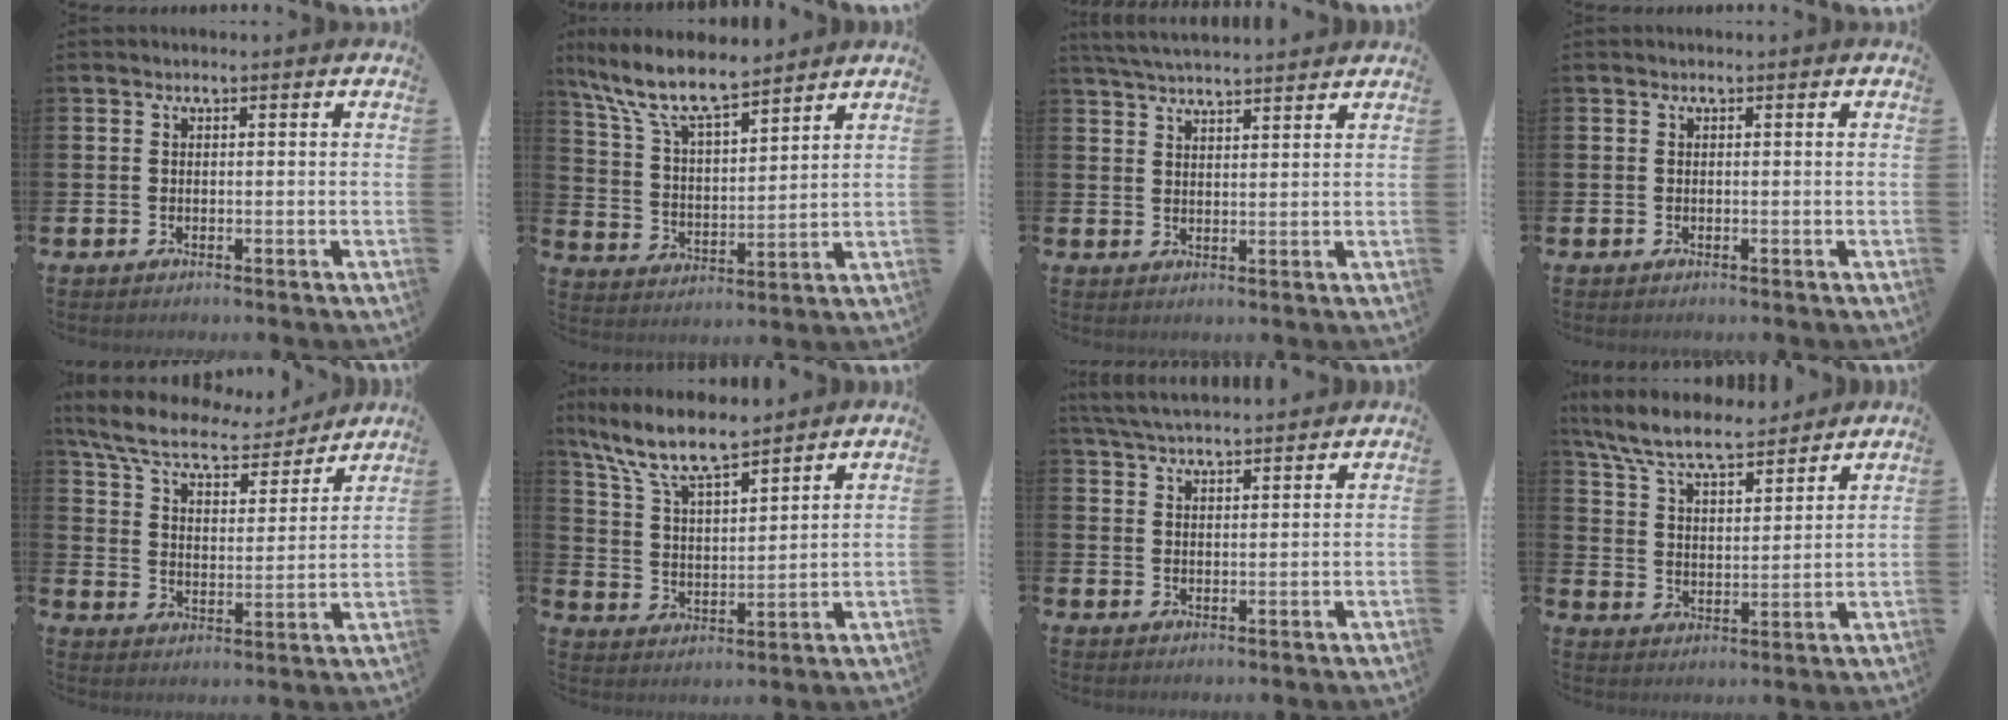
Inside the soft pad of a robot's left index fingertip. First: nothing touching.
{"total": 10.0, "force": [8.8, 2.2, 4.3], "torque": [-0.118, -0.044, 0.156]}
{"total": 4.2, "force": [4.1, 0.0, 0.8], "torque": [-0.022, -0.019, 0.075]}
{"total": 0.0}
{"total": 8.6, "force": [7.7, 2.1, 3.2], "torque": [-0.091, -0.054, 0.130]}
{"total": 9.5, "force": [8.2, 2.1, 4.2], "torque": [-0.112, -0.041, 0.147]}
{"total": 4.7, "force": [4.6, 0.3, 1.1], "torque": [-0.036, -0.018, 0.085]}
{"total": 8.4, "force": [7.6, 1.6, 3.1], "torque": [-0.089, -0.042, 0.135]}